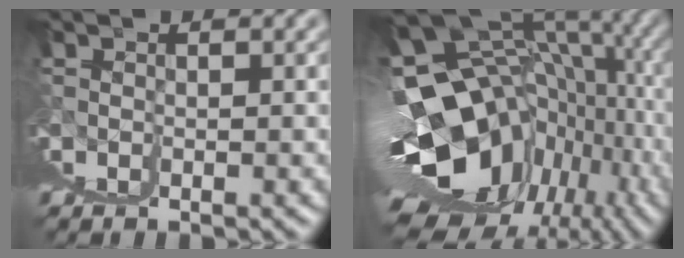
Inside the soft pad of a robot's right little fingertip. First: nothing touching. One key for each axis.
{"total": 17.8, "fx": 0.5, "fy": 7.0, "fz": 16.3, "tx": -0.202, "ty": -0.005, "tz": 0.033}